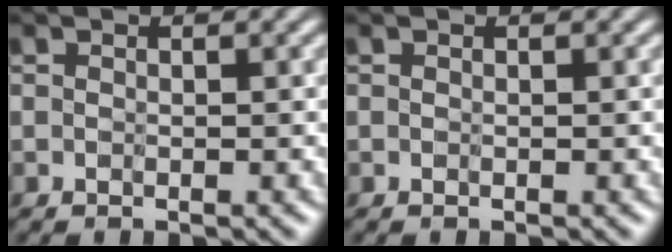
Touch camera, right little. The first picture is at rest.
{"total": 0.0}